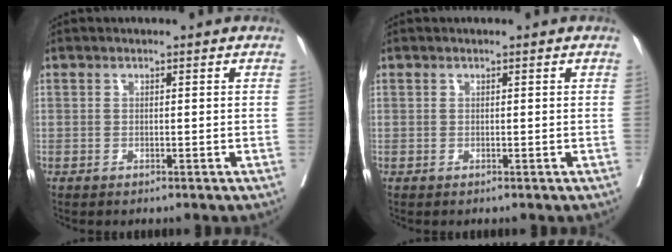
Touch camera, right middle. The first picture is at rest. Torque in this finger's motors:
{"motor_torque": [-0.07, 0.00, 0.02, 0.00]}